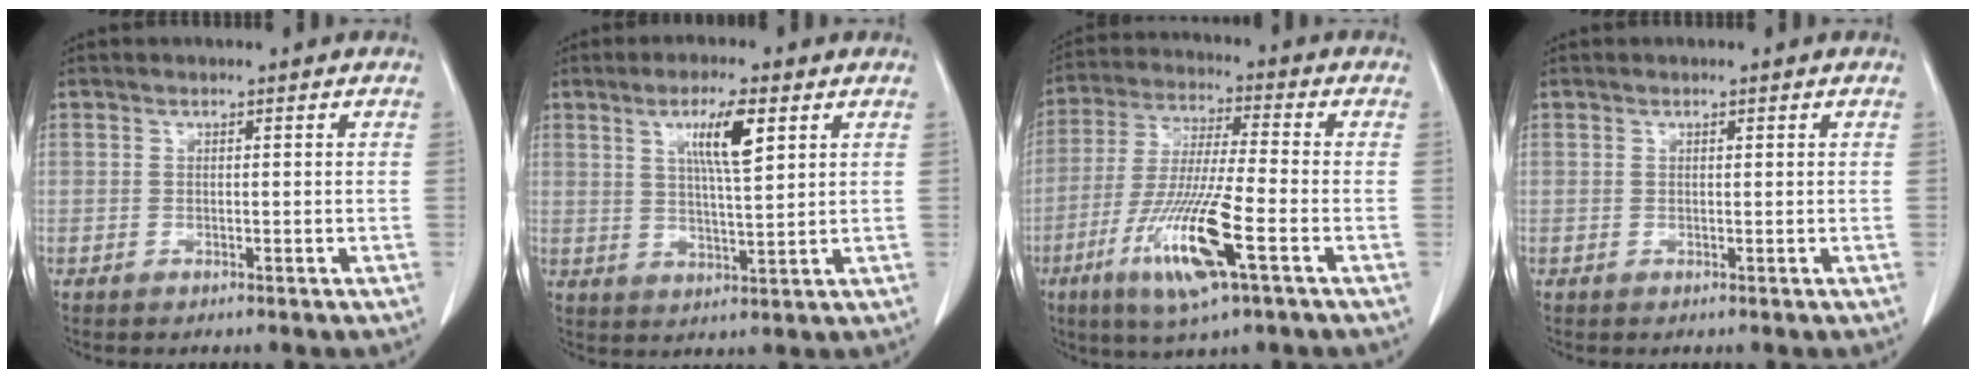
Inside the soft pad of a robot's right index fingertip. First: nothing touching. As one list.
[{"total": 7.1, "force": [3.1, 0.7, 6.4], "torque": [-0.117, -0.002, 0.053]}, {"total": 14.1, "force": [-5.7, 0.8, 12.9], "torque": [-0.263, -0.027, -0.105]}, {"total": 0.0}]